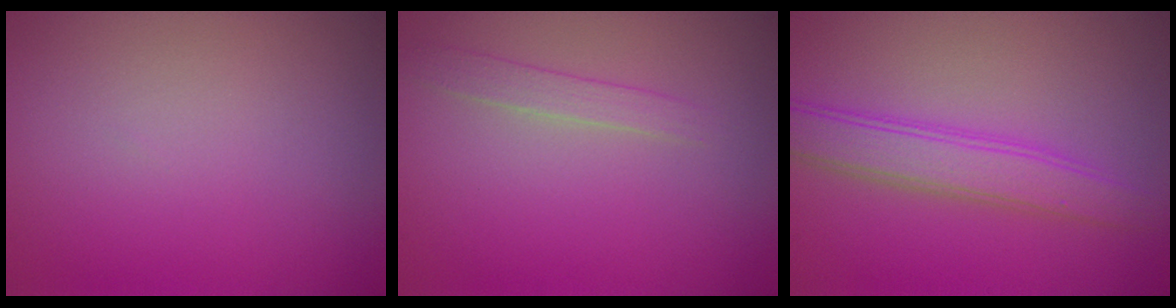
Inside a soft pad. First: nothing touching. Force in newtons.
{"total": 1.3, "press": 1.3, "slide": 0.1}
{"total": 3.9, "press": 3.9, "slide": 0.1}